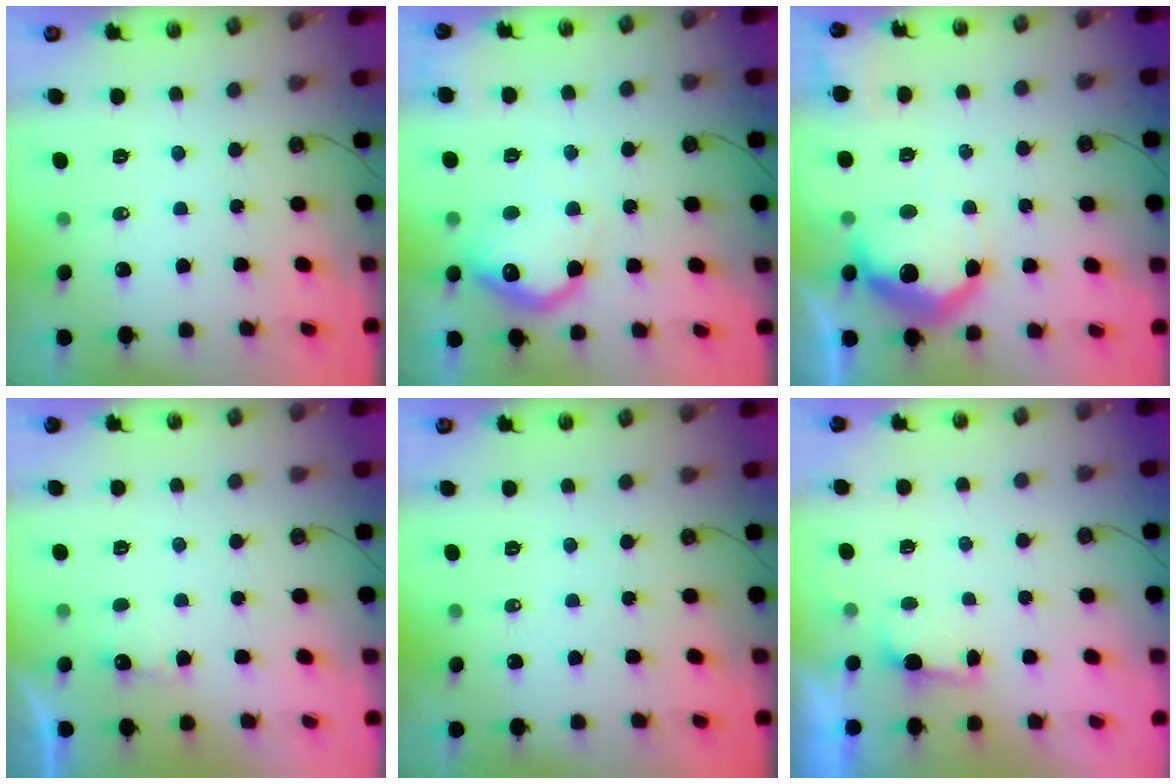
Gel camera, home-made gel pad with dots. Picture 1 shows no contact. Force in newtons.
{"total": 16.1, "press": 16.0, "slide": 1.0}
{"total": 15.1, "press": 15.1, "slide": 1.0}
{"total": 2.6, "press": 2.4, "slide": 0.9}
{"total": 0.0}
{"total": 1.2, "press": 0.9, "slide": 0.8}